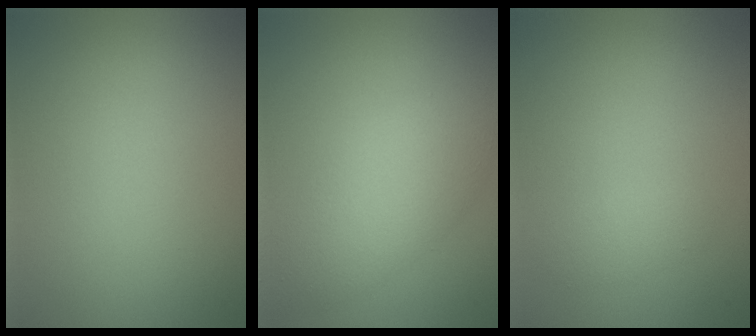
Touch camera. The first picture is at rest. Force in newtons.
{"total": 4.9, "press": 4.9, "slide": 0.1}
{"total": 0.9, "press": 0.9, "slide": 0.0}